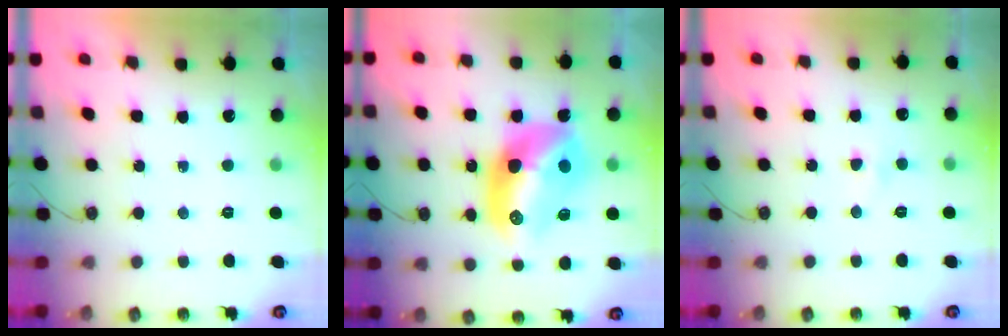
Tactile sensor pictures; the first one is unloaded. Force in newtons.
{"total": 15.7, "press": 15.6, "slide": 1.4}
{"total": 4.1, "press": 4.1, "slide": 0.4}